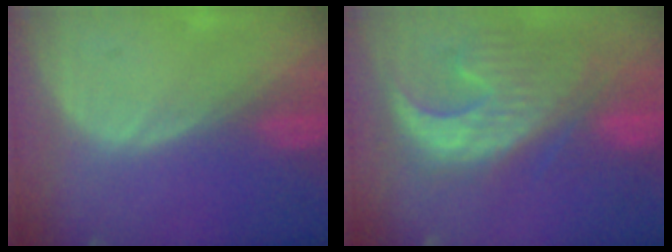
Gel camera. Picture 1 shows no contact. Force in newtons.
{"total": 13.2, "press": 11.4, "slide": 6.8}